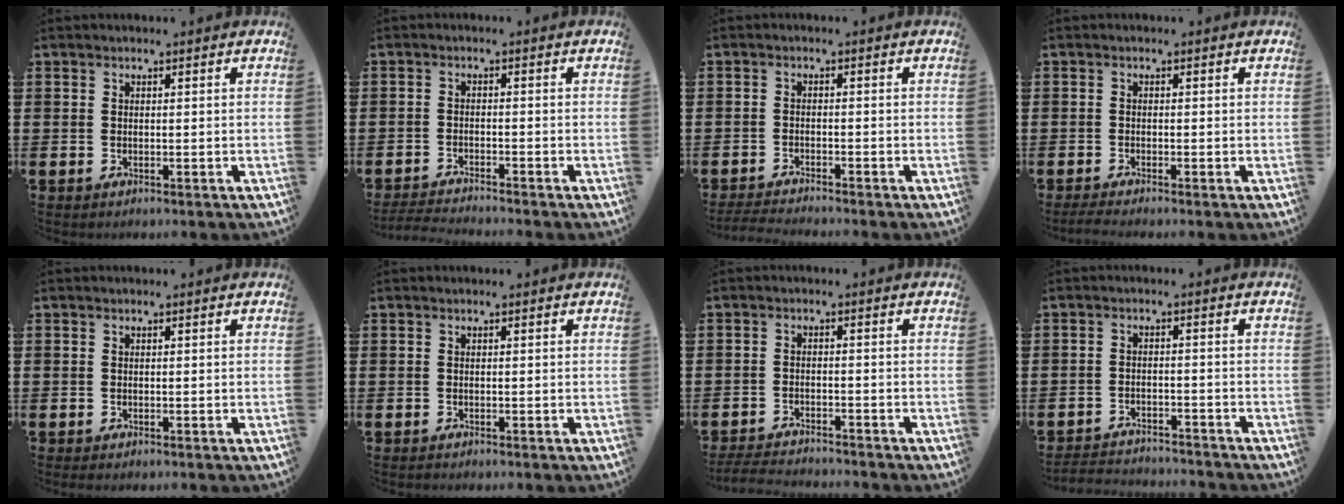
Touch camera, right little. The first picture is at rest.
{"total": 2.1, "force": [-2.0, -0.2, 0.3], "torque": [-0.004, 0.002, -0.042]}
{"total": 1.9, "force": [-1.8, -0.2, 0.4], "torque": [-0.005, 0.003, -0.036]}
{"total": 1.1, "force": [-0.7, 0.0, 0.8], "torque": [-0.012, -0.002, -0.014]}
{"total": 0.0}
{"total": 0.0}
{"total": 2.8, "force": [-2.8, -0.1, 0.2], "torque": [-0.003, 0.002, -0.058]}
{"total": 2.7, "force": [-2.7, 0.0, -0.2], "torque": [-0.002, 0.002, -0.059]}